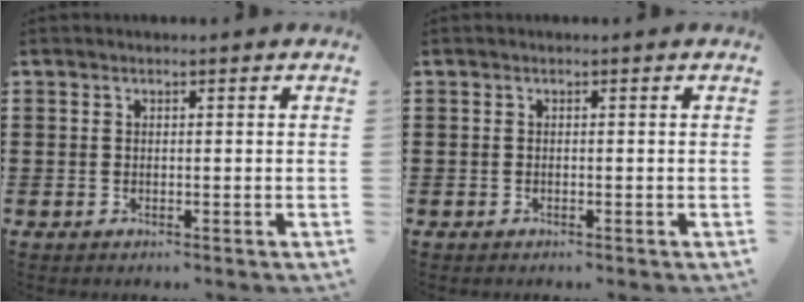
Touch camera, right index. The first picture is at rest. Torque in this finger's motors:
{"motor_torque": [0.00, 2.14, 0.00, 0.00]}